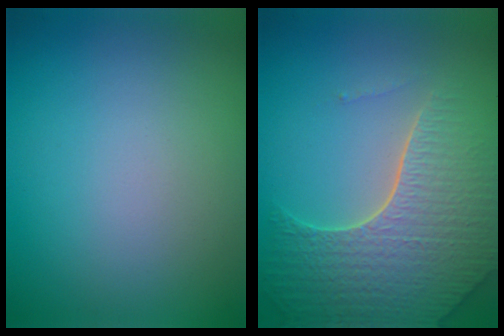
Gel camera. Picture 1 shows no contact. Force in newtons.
{"total": 7.8, "press": 5.6, "slide": 5.5}